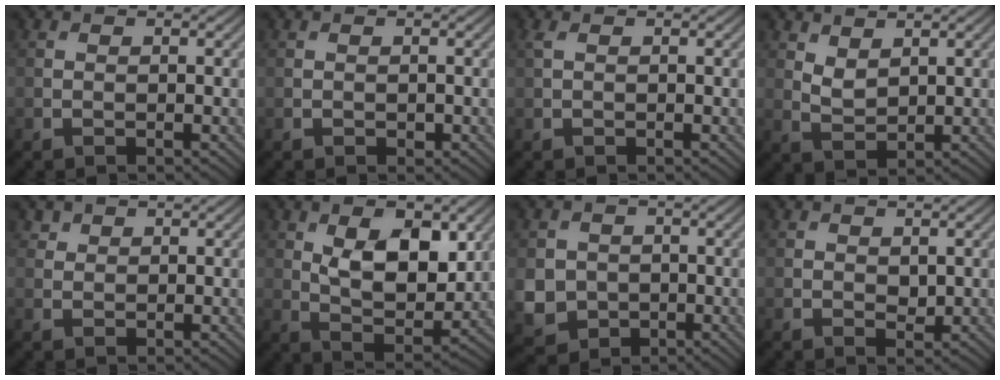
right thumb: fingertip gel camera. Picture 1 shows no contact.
{"total": 0.6, "force": [-0.2, 0.3, 0.4], "torque": [-0.006, -0.003, -0.002]}
{"total": 1.0, "force": [0.4, 0.3, 0.8], "torque": [-0.025, 0.004, 0.008]}
{"total": 2.7, "force": [1.7, 1.3, 1.5], "torque": [-0.039, -0.006, 0.040]}
{"total": 1.4, "force": [1.0, 0.9, 0.2], "torque": [-0.002, 0.001, 0.021]}
{"total": 9.9, "force": [3.1, 5.1, 7.8], "torque": [-0.142, -0.011, 0.056]}
{"total": 5.5, "force": [-0.5, 5.1, 2.0], "torque": [-0.068, -0.024, -0.016]}
{"total": 1.2, "force": [0.4, 0.8, 0.9], "torque": [-0.015, -0.005, 0.009]}